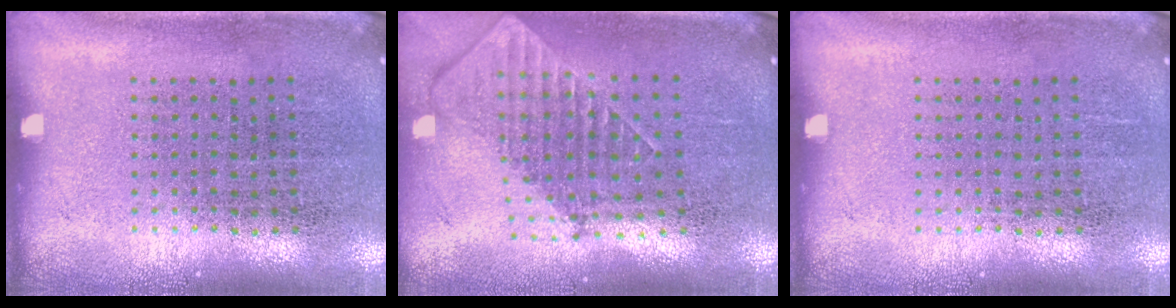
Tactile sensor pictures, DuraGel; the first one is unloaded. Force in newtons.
{"total": 1.8, "press": 1.4, "slide": 1.1}
{"total": 0.0}